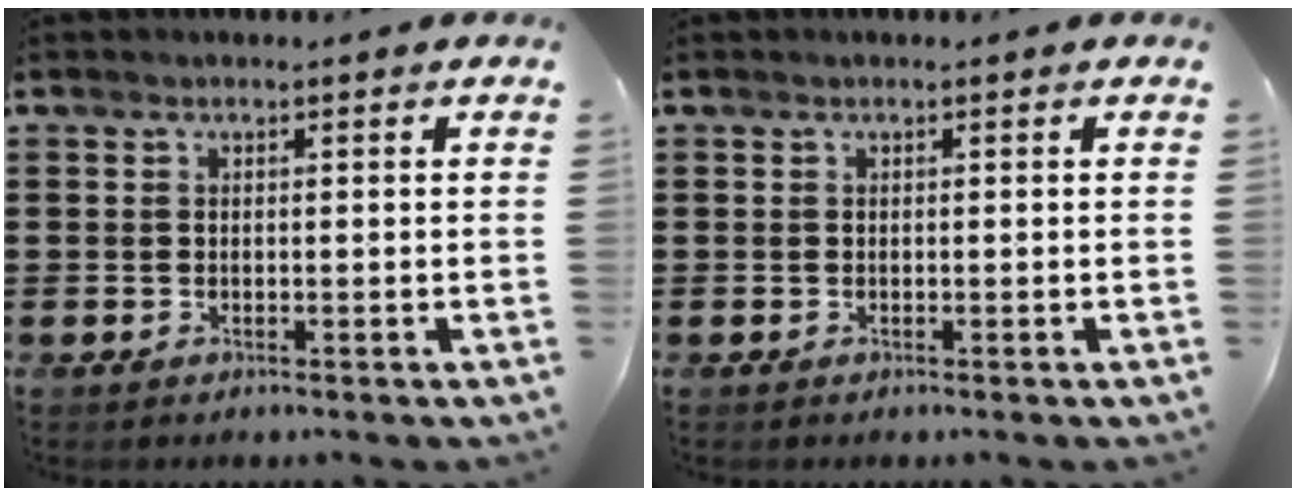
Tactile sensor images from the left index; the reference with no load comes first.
{"total": 0.0}